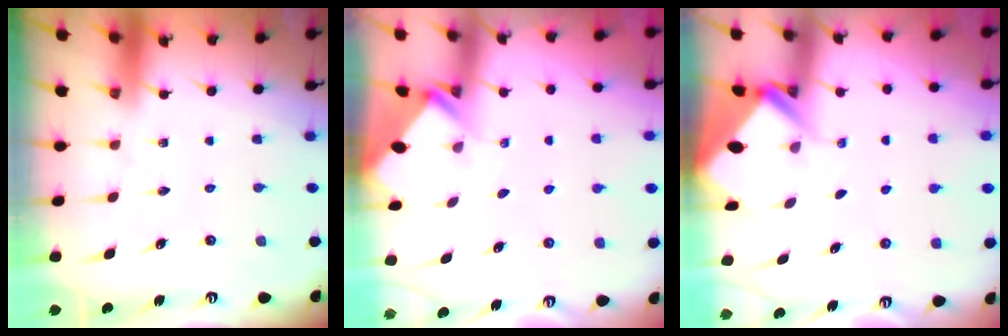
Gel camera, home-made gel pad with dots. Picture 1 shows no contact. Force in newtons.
{"total": 2.6, "press": 2.6, "slide": 0.2}
{"total": 3.2, "press": 3.2, "slide": 0.3}